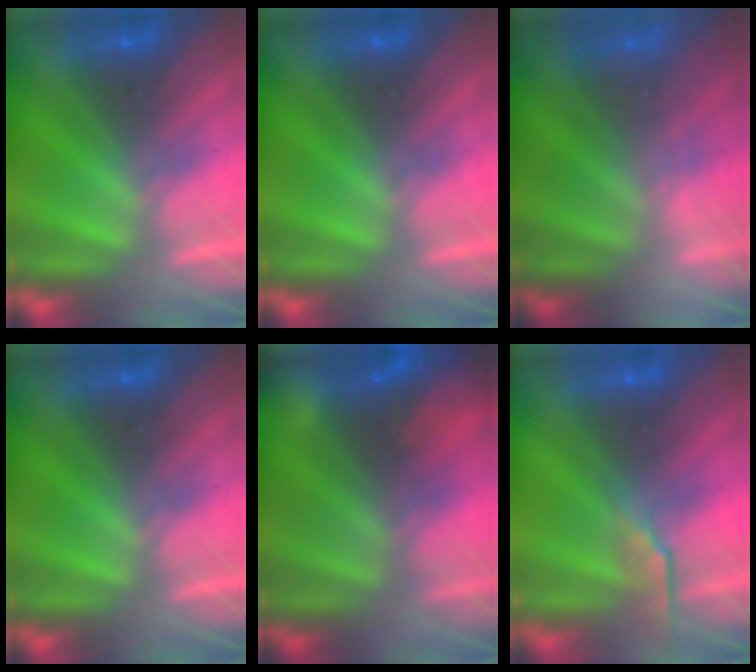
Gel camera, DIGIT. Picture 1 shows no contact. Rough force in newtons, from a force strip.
{"total": 0.0}
{"total": 2.0}
{"total": 0.0}
{"total": 8.8}
{"total": 2.7}